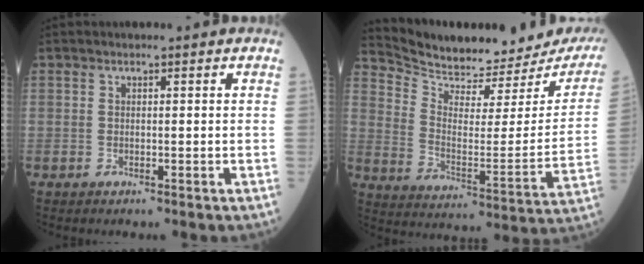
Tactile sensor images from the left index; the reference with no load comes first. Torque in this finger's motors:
{"motor_torque": [0.89, -1.25, 0.01, 0.01]}